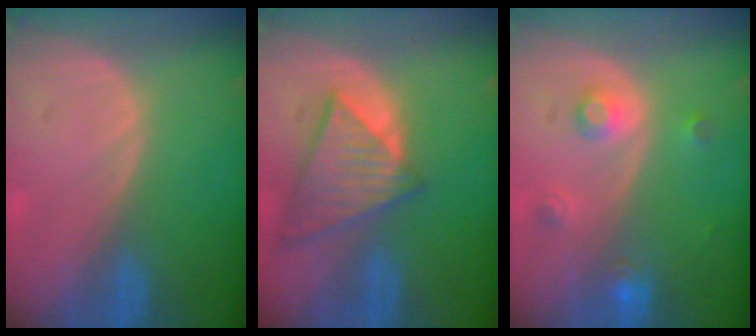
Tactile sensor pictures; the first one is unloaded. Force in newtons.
{"total": 8.6, "press": 7.5, "slide": 4.3}
{"total": 3.5, "press": 3.2, "slide": 1.5}